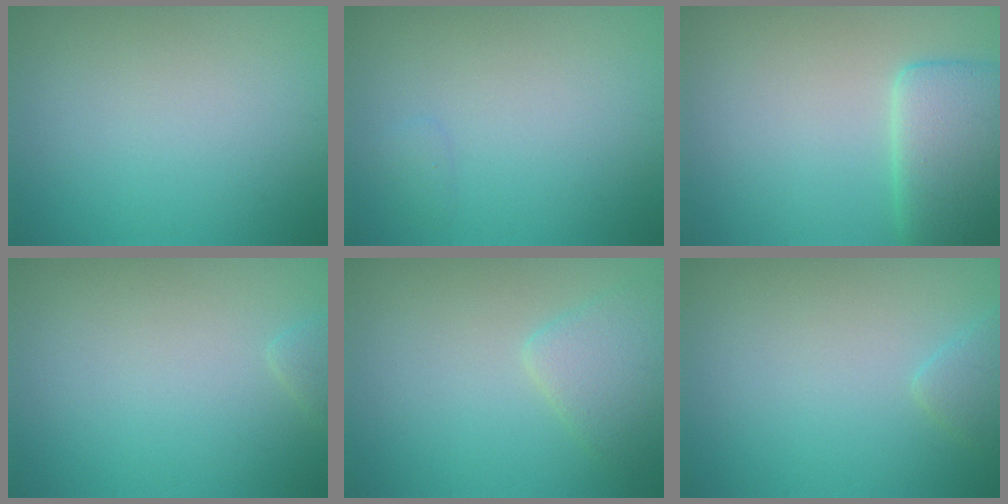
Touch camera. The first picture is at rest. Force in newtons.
{"total": 0.6, "press": 0.6, "slide": 0.1}
{"total": 5.5, "press": 5.5, "slide": 0.4}
{"total": 0.8, "press": 0.8, "slide": 0.1}
{"total": 2.7, "press": 2.7, "slide": 0.3}
{"total": 1.4, "press": 1.4, "slide": 0.2}